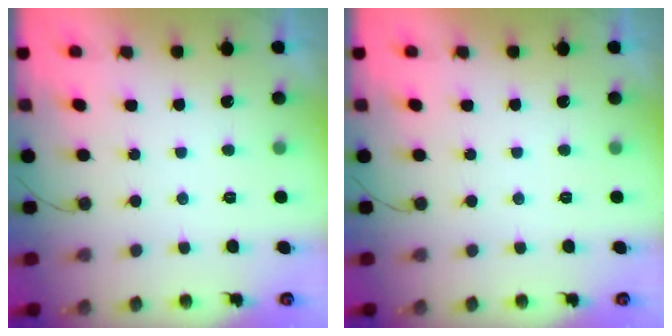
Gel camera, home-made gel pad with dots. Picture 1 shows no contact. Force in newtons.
{"total": 0.0}